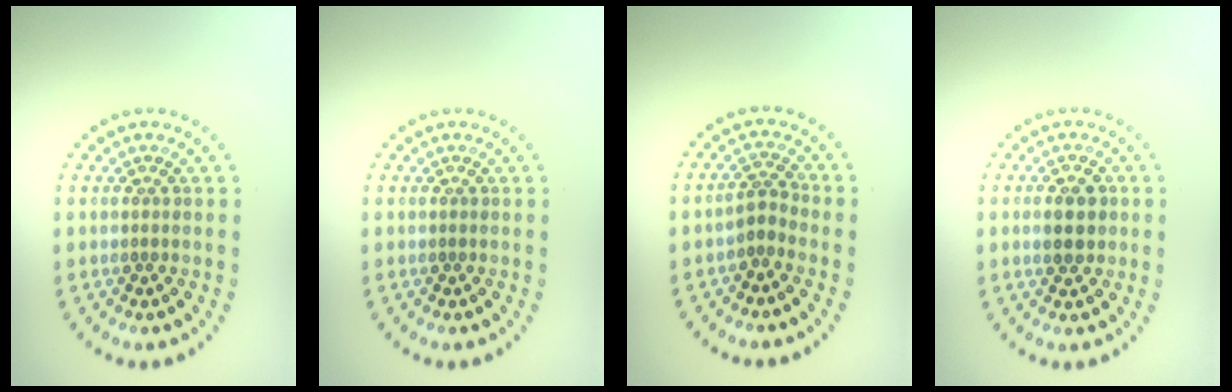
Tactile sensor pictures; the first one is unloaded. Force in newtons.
{"total": 0.0}
{"total": 2.0, "press": 1.4, "slide": 1.4}
{"total": 2.6, "press": 2.6, "slide": 0.1}